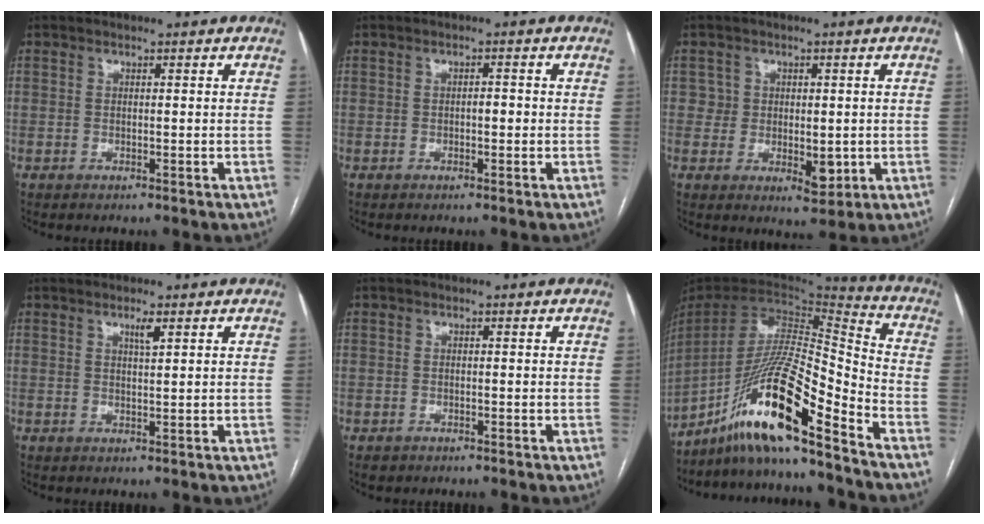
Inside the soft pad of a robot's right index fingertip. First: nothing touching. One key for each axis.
{"total": 1.3, "fx": -0.3, "fy": 0.6, "fz": 1.2, "tx": -0.014, "ty": 0.005, "tz": -0.006}
{"total": 4.6, "fx": -0.1, "fy": 3.8, "fz": 2.6, "tx": -0.018, "ty": -0.001, "tz": 0.005}
{"total": 1.7, "fx": 1.0, "fy": 0.1, "fz": 1.4, "tx": -0.026, "ty": -0.003, "tz": 0.017}
{"total": 1.3, "fx": -0.8, "fy": 1.0, "fz": 0.0, "tx": -0.008, "ty": 0.004, "tz": -0.010}
{"total": 18.8, "fx": -13.5, "fy": 0.6, "fz": 13.0, "tx": -0.268, "ty": -0.004, "tz": -0.250}